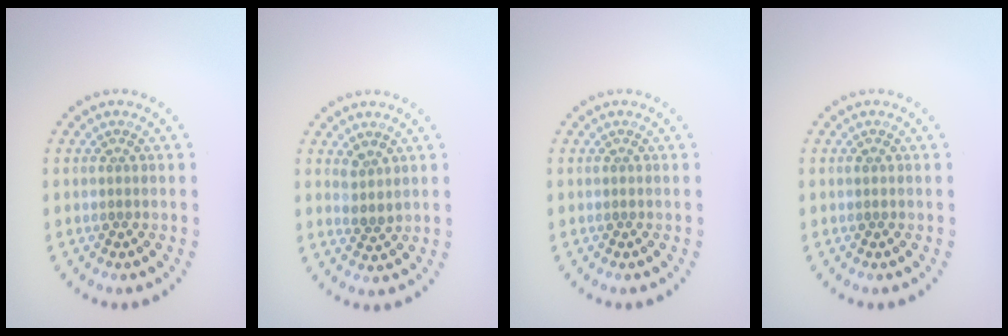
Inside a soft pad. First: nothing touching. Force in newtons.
{"total": 1.5, "press": 1.2, "slide": 1.0}
{"total": 0.0}
{"total": 0.5, "press": 0.5, "slide": 0.1}